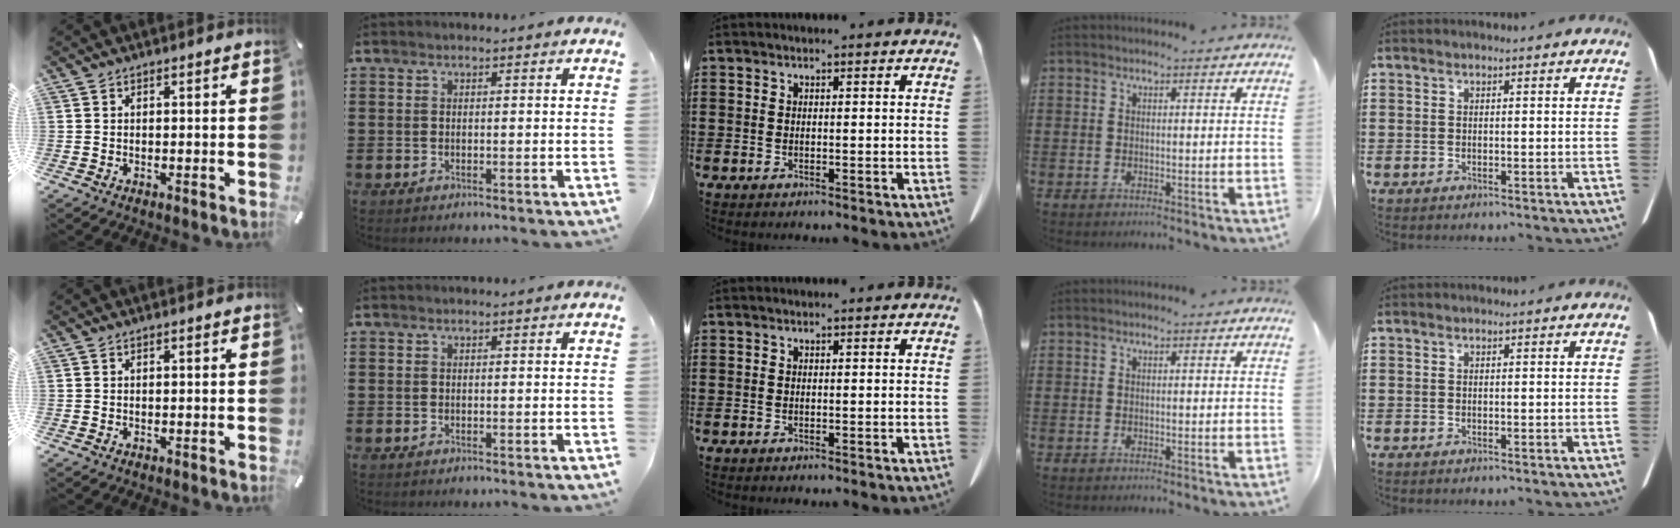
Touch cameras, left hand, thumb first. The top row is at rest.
{}